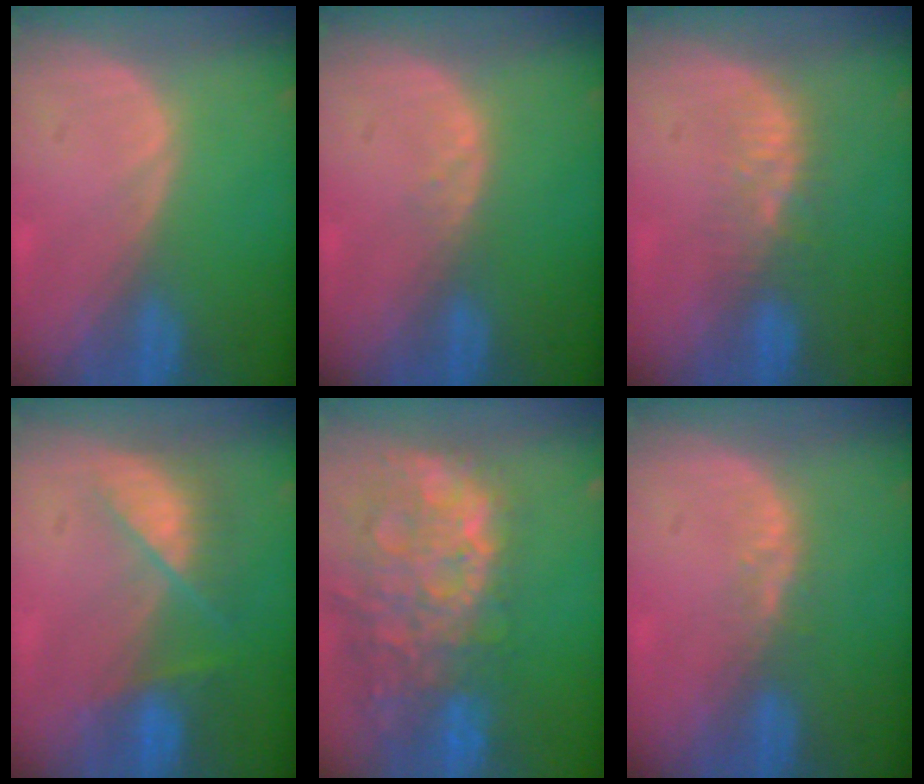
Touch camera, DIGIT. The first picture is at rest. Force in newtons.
{"total": 1.0, "press": 1.0, "slide": 0.2}
{"total": 4.6, "press": 4.0, "slide": 2.4}
{"total": 7.1, "press": 6.3, "slide": 3.2}
{"total": 14.3, "press": 11.6, "slide": 8.3}
{"total": 2.8, "press": 2.1, "slide": 1.8}